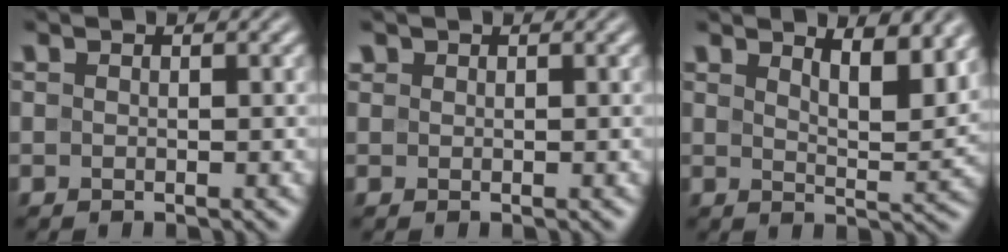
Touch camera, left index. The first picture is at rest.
{"total": 0.6, "force": [0.4, 0.4, 0.0], "torque": [0.003, 0.001, 0.009]}
{"total": 5.3, "force": [3.4, 1.6, 3.7], "torque": [-0.049, -0.003, 0.049]}